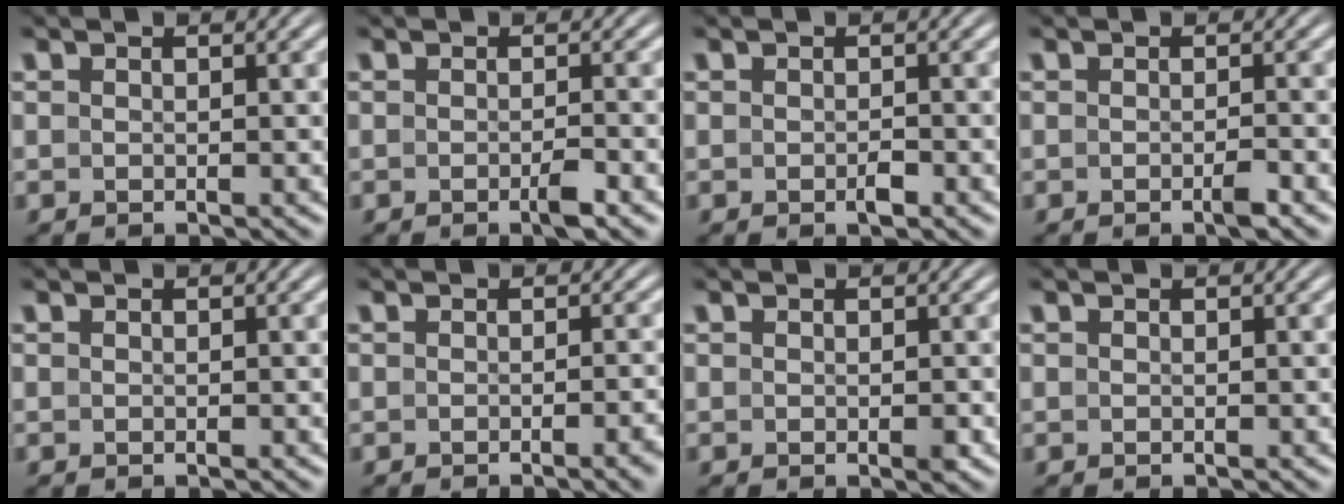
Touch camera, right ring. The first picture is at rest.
{"total": 1.3, "force": [-0.9, -0.1, 1.0], "torque": [-0.014, 0.007, -0.020]}
{"total": 0.8, "force": [-0.5, 0.2, 0.7], "torque": [-0.010, -0.001, -0.008]}
{"total": 1.0, "force": [-0.7, -0.1, 0.7], "torque": [-0.011, 0.006, -0.016]}
{"total": 0.0}
{"total": 1.4, "force": [-1.0, -0.3, 0.9], "torque": [-0.012, 0.009, -0.019]}
{"total": 0.6, "force": [-0.2, 0.2, 0.5], "torque": [-0.006, -0.003, -0.003]}
{"total": 0.0}